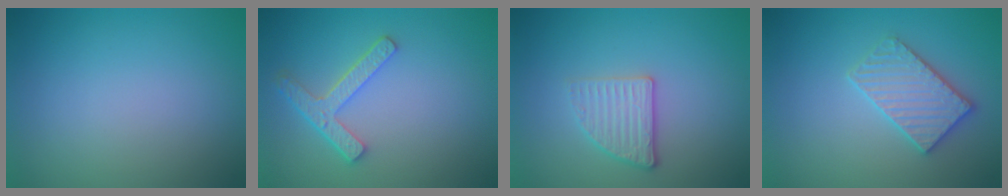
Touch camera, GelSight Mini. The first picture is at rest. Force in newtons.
{"total": 3.7, "press": 2.8, "slide": 2.3}
{"total": 2.7, "press": 2.4, "slide": 1.1}
{"total": 3.4, "press": 3.4, "slide": 0.5}